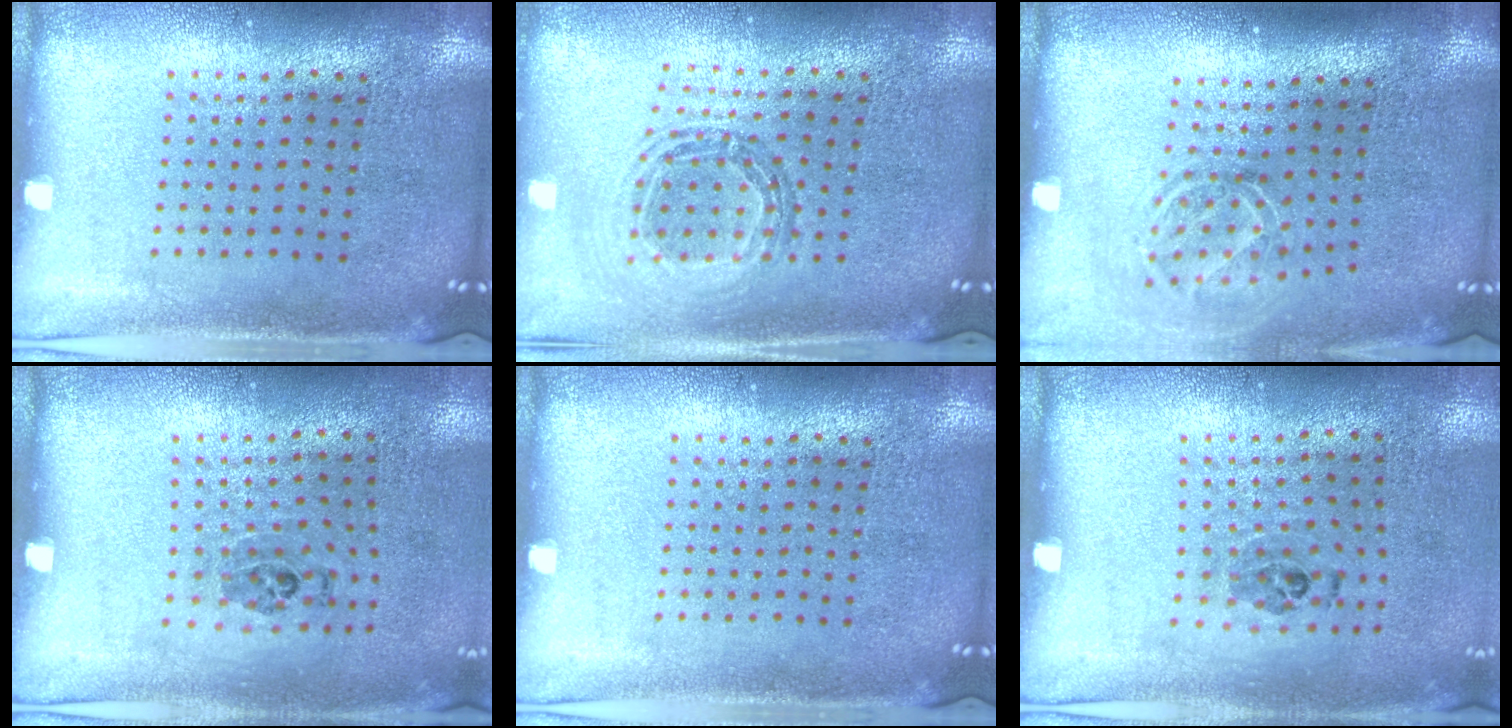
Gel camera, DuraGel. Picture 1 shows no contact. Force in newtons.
{"total": 0.9, "press": 0.9, "slide": 0.0}
{"total": 1.7, "press": 1.1, "slide": 1.3}
{"total": 1.2, "press": 0.8, "slide": 0.9}
{"total": 0.0}
{"total": 1.1, "press": 0.7, "slide": 0.8}